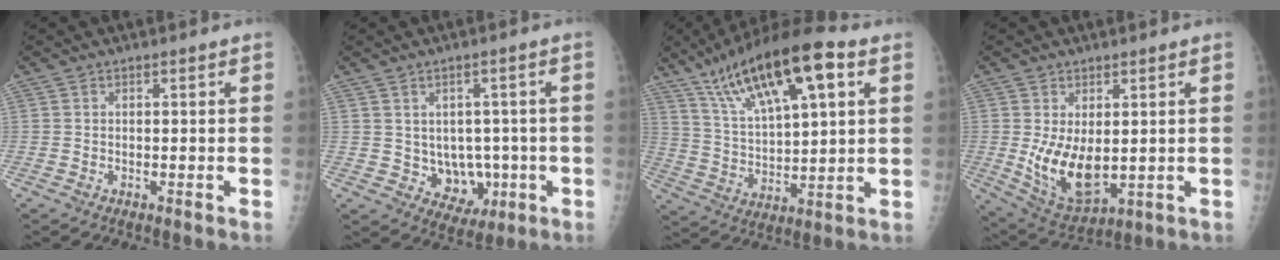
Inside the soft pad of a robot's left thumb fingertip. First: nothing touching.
{"total": 7.5, "force": [-0.9, 6.3, 4.0], "torque": [-0.018, -0.002, 0.007]}
{"total": 21.1, "force": [10.5, 7.0, 16.9], "torque": [-0.271, -0.009, 0.186]}
{"total": 10.3, "force": [0.0, 5.7, 8.6], "torque": [-0.137, -0.023, 0.024]}